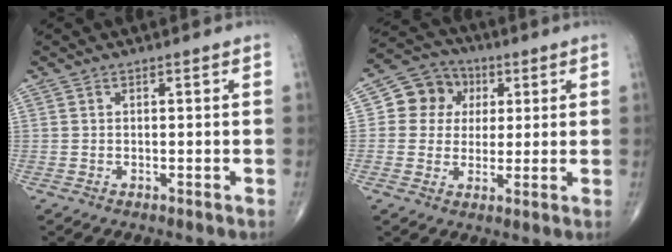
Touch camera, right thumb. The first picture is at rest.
{"total": 9.1, "force": [2.0, 8.2, 3.6], "torque": [-0.021, 0.004, 0.024]}